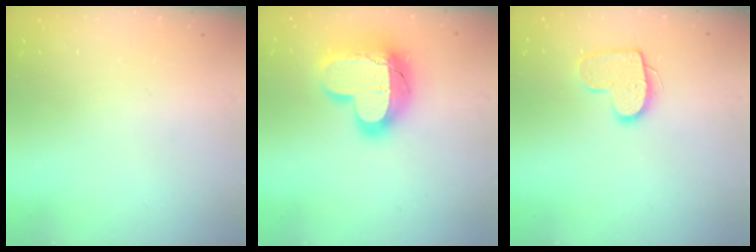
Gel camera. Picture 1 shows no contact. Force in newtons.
{"total": 22.3, "press": 22.3, "slide": 1.5}
{"total": 11.8, "press": 11.8, "slide": 0.6}